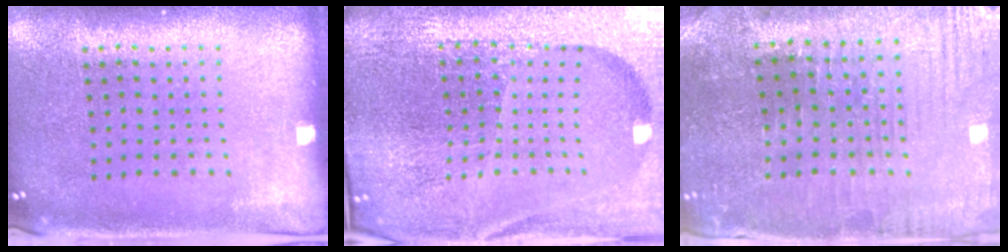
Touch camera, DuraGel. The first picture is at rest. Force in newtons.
{"total": 6.7, "press": 5.8, "slide": 3.3}
{"total": 1.3, "press": 1.2, "slide": 0.4}